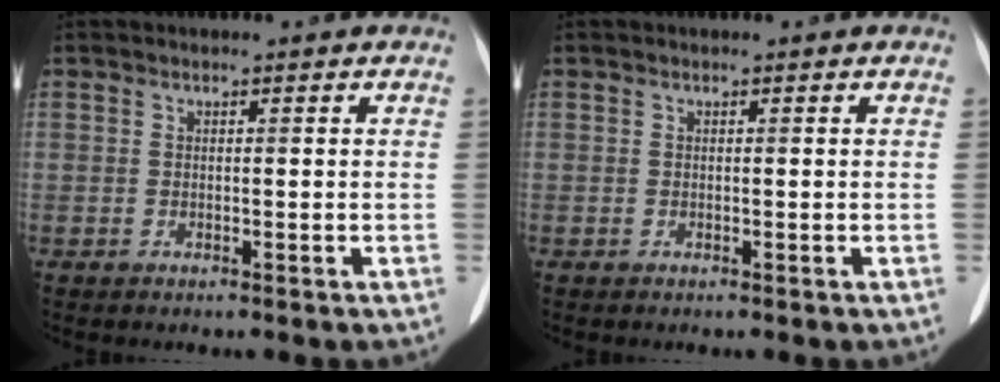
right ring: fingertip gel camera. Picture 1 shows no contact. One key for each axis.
{"total": 0.0}